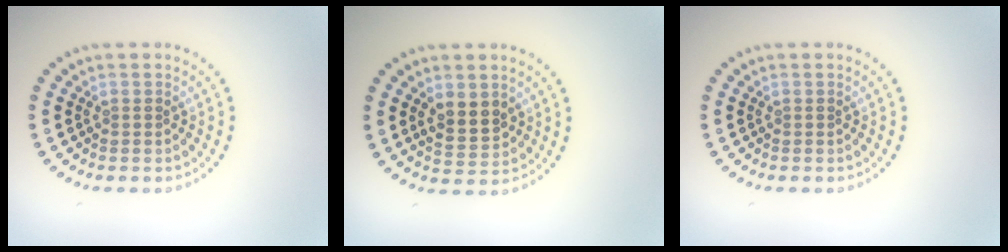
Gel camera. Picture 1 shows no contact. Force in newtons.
{"total": 2.9, "press": 2.8, "slide": 0.8}
{"total": 0.0}